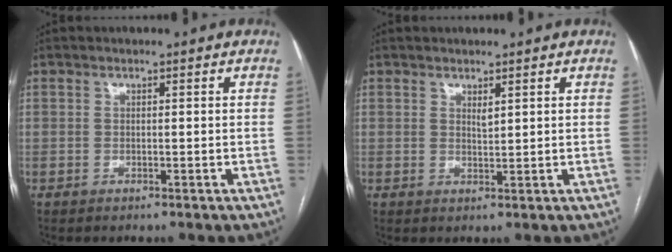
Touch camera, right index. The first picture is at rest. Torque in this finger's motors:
{"motor_torque": [0.23, 0.15, 0.06, 0.01]}